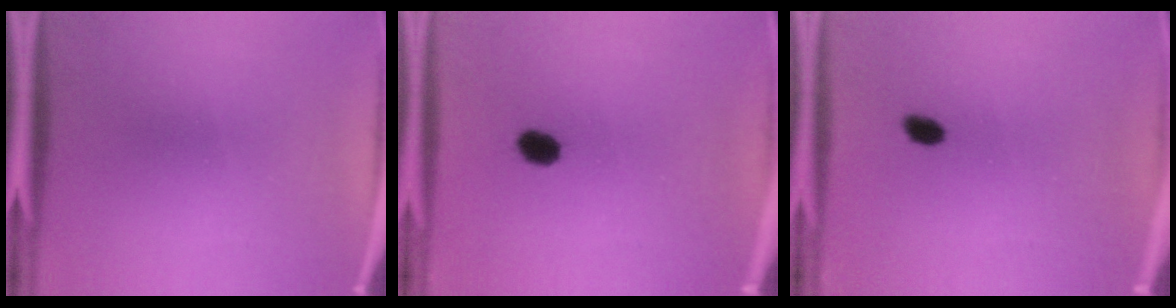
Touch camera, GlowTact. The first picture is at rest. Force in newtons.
{"total": 3.4}
{"total": 1.8}